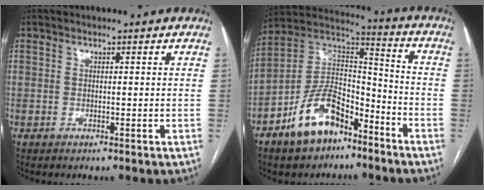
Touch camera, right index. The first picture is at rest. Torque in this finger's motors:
{"motor_torque": [0.38, -0.26, 0.15, -0.03]}